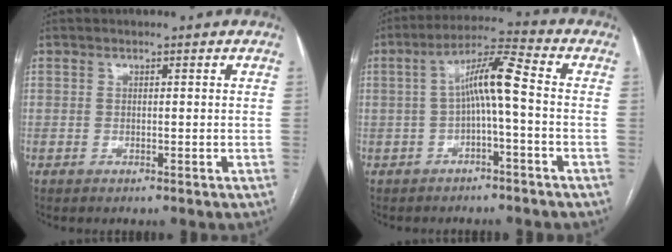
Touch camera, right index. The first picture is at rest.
{"total": 7.3, "force": [-0.5, 0.3, 7.3], "torque": [-0.130, 0.029, -0.010]}